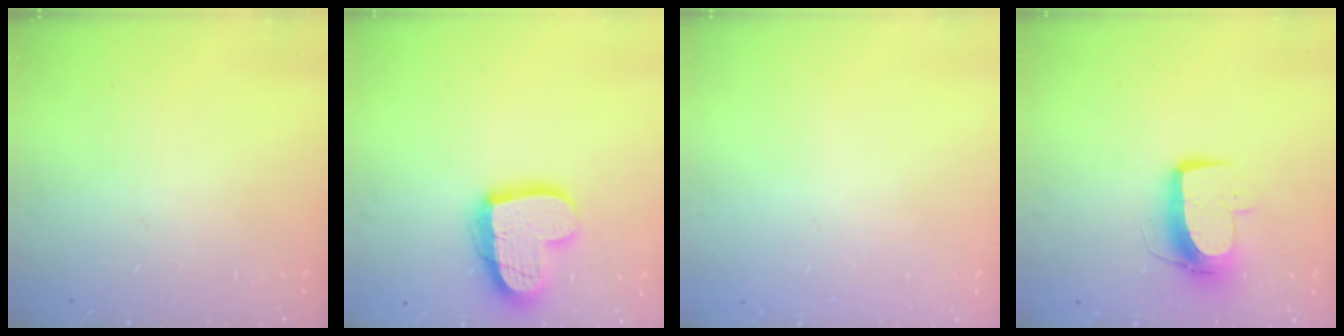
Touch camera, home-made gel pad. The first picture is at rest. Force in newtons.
{"total": 15.9, "press": 15.9, "slide": 1.2}
{"total": 0.0}
{"total": 10.3, "press": 10.3, "slide": 0.8}